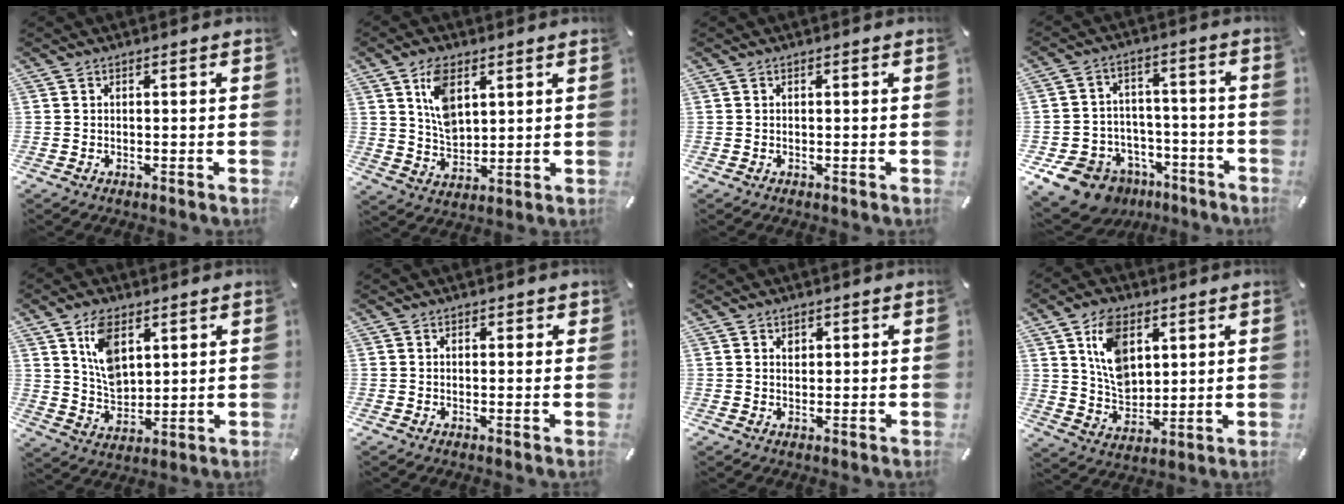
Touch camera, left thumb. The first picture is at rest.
{"total": 8.9, "force": [4.1, 5.3, 5.9], "torque": [-0.119, -0.005, 0.075]}
{"total": 0.0}
{"total": 12.7, "force": [-7.6, 9.3, 4.0], "torque": [-0.062, 0.059, -0.123]}
{"total": 9.5, "force": [4.6, 5.9, 5.9], "torque": [-0.113, -0.012, 0.084]}
{"total": 0.9, "force": [0.3, 0.7, 0.4], "torque": [-0.001, 0.002, 0.001]}
{"total": 1.4, "force": [0.7, 1.1, 0.3], "torque": [0.009, -0.006, 0.011]}
{"total": 11.2, "force": [4.7, 7.8, 6.6], "torque": [-0.121, -0.005, 0.088]}